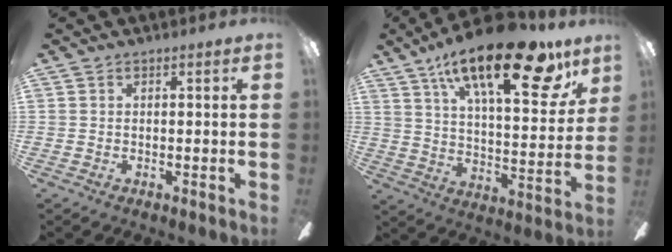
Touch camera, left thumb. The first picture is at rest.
{"total": 26.2, "force": [16.1, 8.9, 18.6], "torque": [-0.285, -0.094, 0.259]}